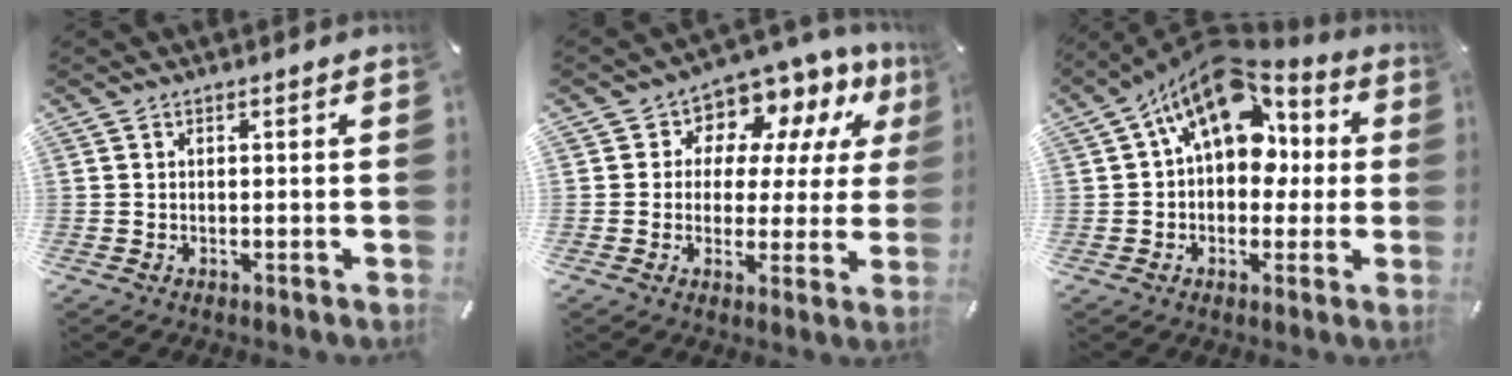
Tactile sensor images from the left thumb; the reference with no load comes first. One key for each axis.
{"total": 8.4, "fx": 5.5, "fy": 5.9, "fz": 2.4, "tx": -0.050, "ty": -0.059, "tz": 0.100}
{"total": 16.7, "fx": 6.1, "fy": 10.9, "fz": 11.0, "tx": -0.181, "ty": -0.031, "tz": 0.107}